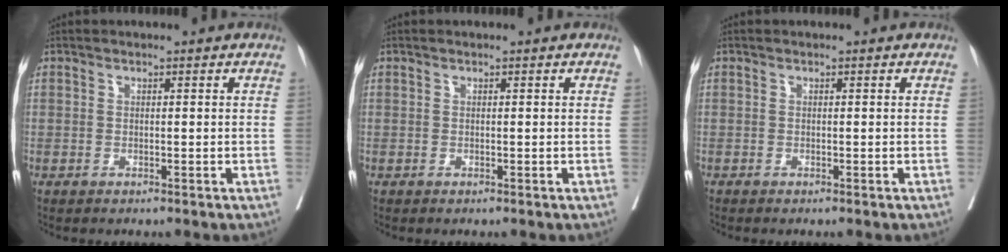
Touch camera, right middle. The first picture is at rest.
{"total": 0.0}
{"total": 0.6, "force": [0.0, -0.3, -0.6], "torque": [0.011, 0.002, -0.007]}